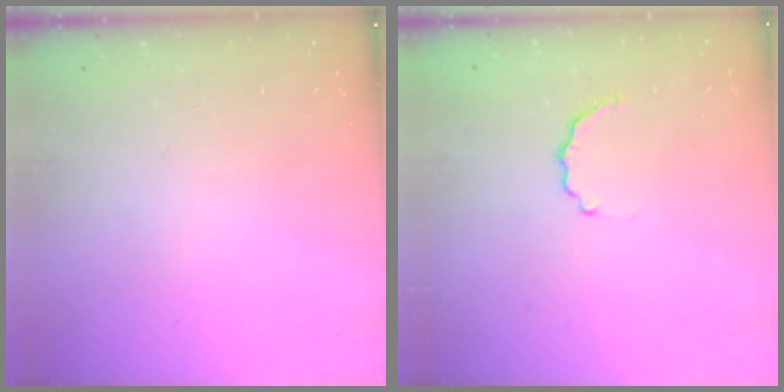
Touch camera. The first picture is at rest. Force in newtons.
{"total": 3.5, "press": 3.4, "slide": 1.0}